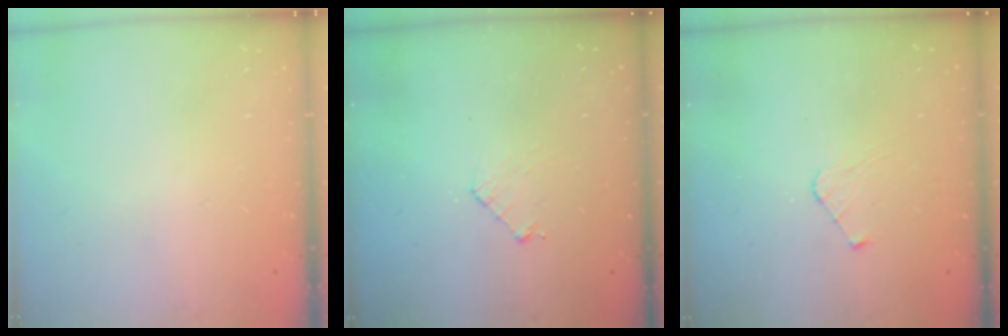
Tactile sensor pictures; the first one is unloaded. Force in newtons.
{"total": 4.1, "press": 4.1, "slide": 0.3}
{"total": 4.3, "press": 4.3, "slide": 0.4}